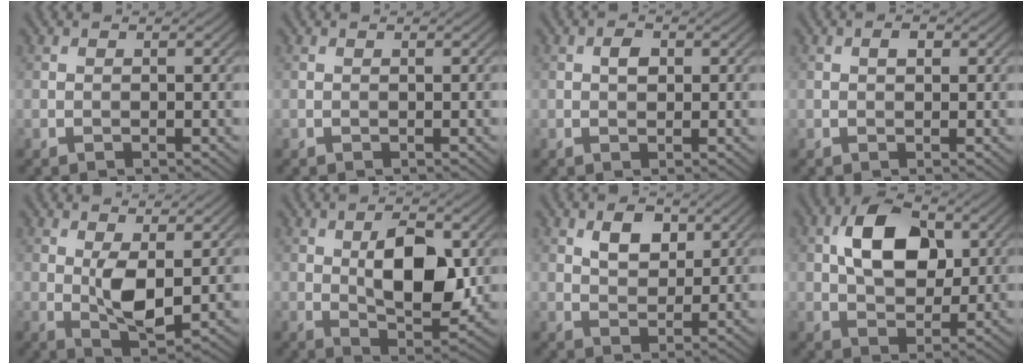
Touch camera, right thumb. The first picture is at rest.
{"total": 0.0}
{"total": 1.7, "force": [0.3, 1.1, 1.2], "torque": [-0.023, 0.002, 0.003]}
{"total": 1.2, "force": [0.4, 0.7, 1.0], "torque": [-0.015, 0.001, 0.005]}
{"total": 5.1, "force": [0.6, 2.0, 4.7], "torque": [-0.099, -0.008, 0.017]}
{"total": 9.3, "force": [1.3, 4.4, 8.1], "torque": [-0.135, -0.002, 0.026]}
{"total": 4.4, "force": [2.1, 2.6, 2.8], "torque": [-0.053, -0.002, 0.039]}
{"total": 9.7, "force": [2.5, 6.0, 7.3], "torque": [-0.136, 0.011, 0.040]}